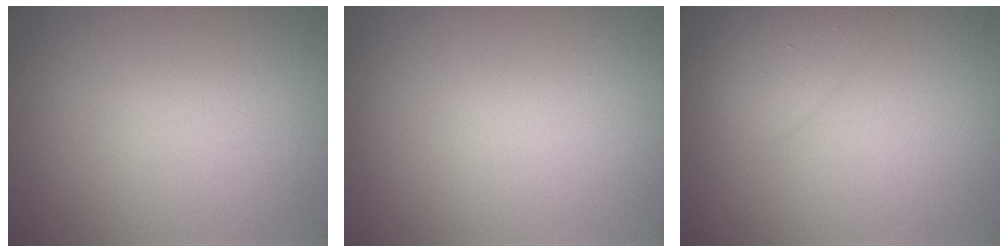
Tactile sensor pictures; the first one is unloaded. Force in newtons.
{"total": 0.0}
{"total": 2.9, "press": 2.9, "slide": 0.3}